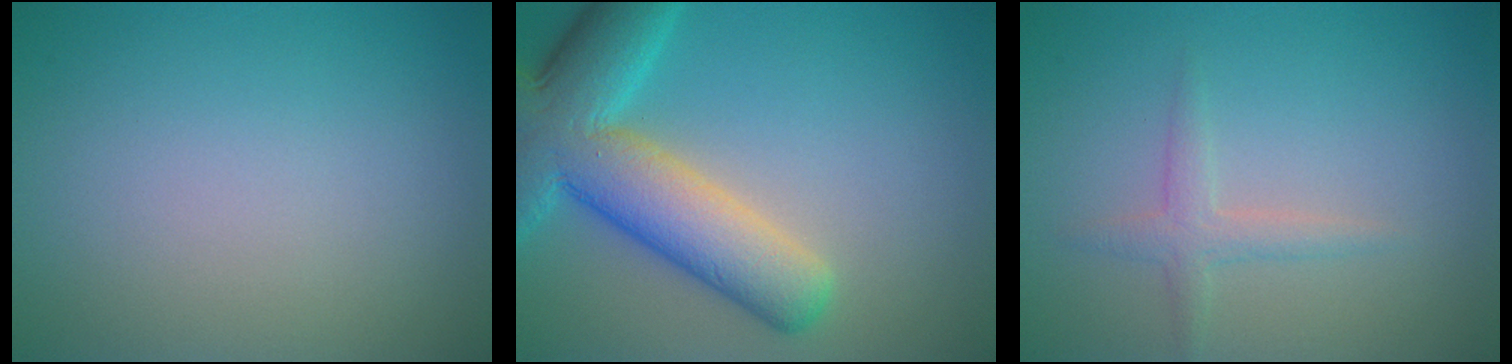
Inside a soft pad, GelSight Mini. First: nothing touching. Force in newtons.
{"total": 9.9, "press": 9.9, "slide": 0.4}
{"total": 1.7, "press": 1.7, "slide": 0.1}